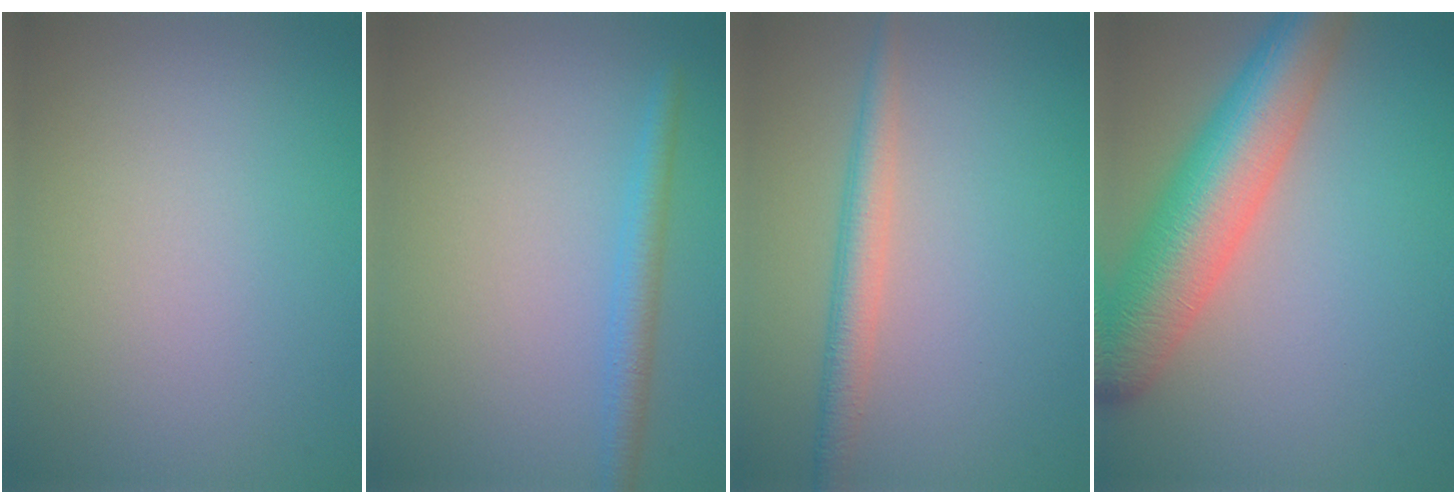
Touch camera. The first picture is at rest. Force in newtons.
{"total": 2.2, "press": 2.2, "slide": 0.2}
{"total": 2.7, "press": 2.7, "slide": 0.1}
{"total": 9.3, "press": 9.3, "slide": 0.5}